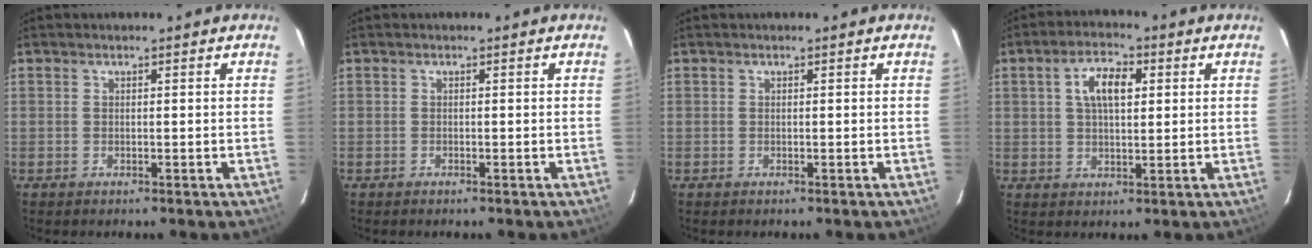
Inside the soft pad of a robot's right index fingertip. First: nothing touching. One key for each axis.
{"total": 0.0}
{"total": 0.0}
{"total": 6.7, "fx": 1.9, "fy": 3.3, "fz": 5.6, "tx": -0.101, "ty": 0.016, "tz": 0.035}